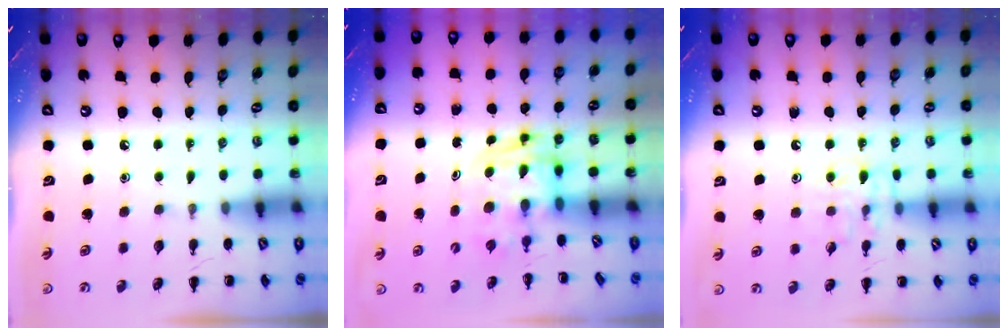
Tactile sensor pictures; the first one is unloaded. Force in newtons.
{"total": 2.8, "press": 2.8, "slide": 0.5}
{"total": 8.4, "press": 8.4, "slide": 0.4}